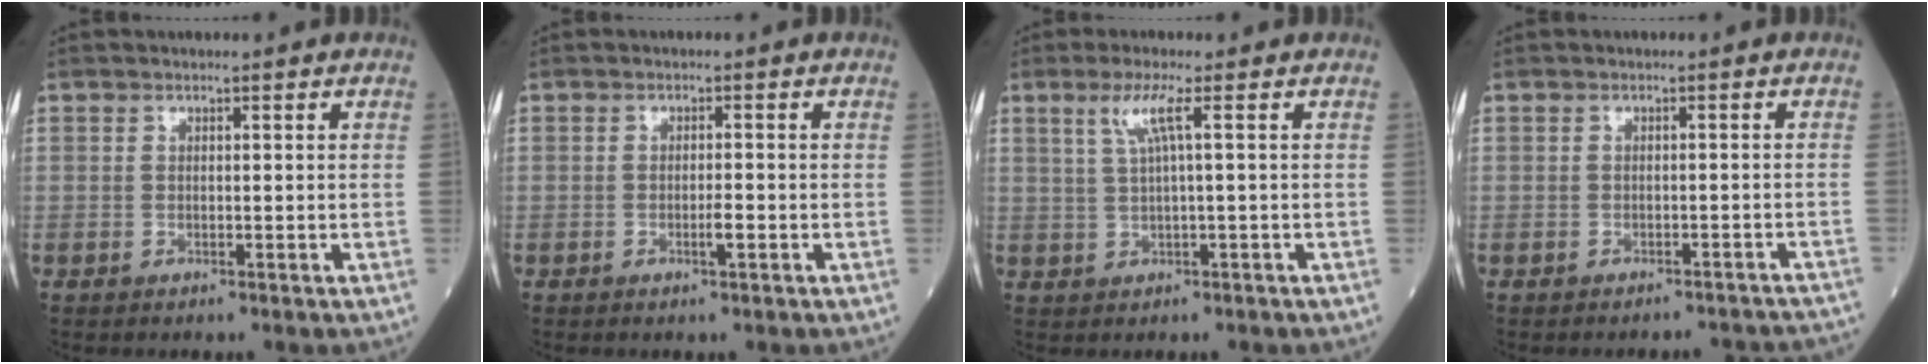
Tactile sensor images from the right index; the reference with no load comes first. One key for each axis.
{"total": 1.7, "fx": -0.6, "fy": 0.2, "fz": 1.5, "tx": -0.024, "ty": 0.000, "tz": -0.010}
{"total": 3.5, "fx": 1.2, "fy": -0.6, "fz": 3.2, "tx": -0.072, "ty": 0.006, "tz": 0.026}
{"total": 8.8, "fx": -8.3, "fy": 2.2, "fz": 1.9, "tx": -0.017, "ty": 0.003, "tz": -0.080}